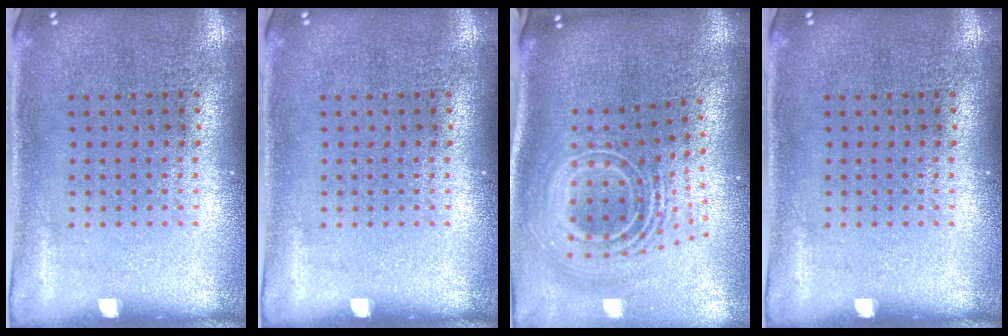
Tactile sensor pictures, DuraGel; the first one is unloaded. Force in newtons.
{"total": 0.0}
{"total": 2.8, "press": 1.9, "slide": 2.1}
{"total": 0.0}